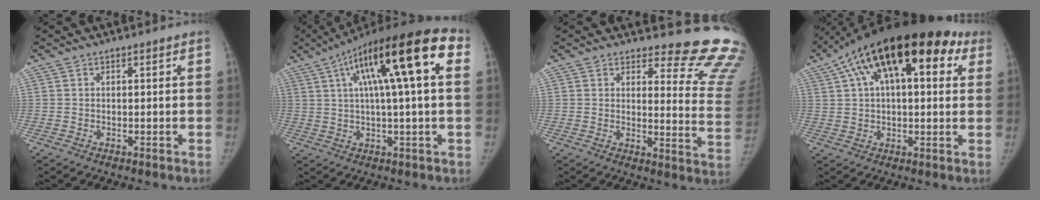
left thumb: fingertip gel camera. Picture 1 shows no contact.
{"total": 21.6, "force": [6.0, 5.2, 20.1], "torque": [-0.323, 0.039, 0.087]}
{"total": 16.2, "force": [15.3, 3.8, 3.7], "torque": [0.009, -0.178, 0.145]}
{"total": 24.3, "force": [10.1, 11.6, 18.8], "torque": [-0.279, 0.051, 0.156]}